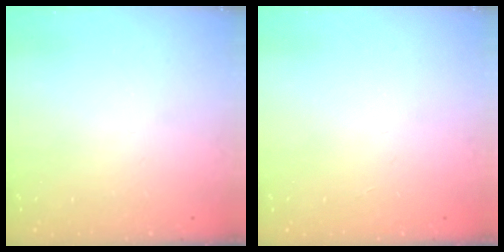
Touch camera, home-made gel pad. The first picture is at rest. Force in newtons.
{"total": 0.0}